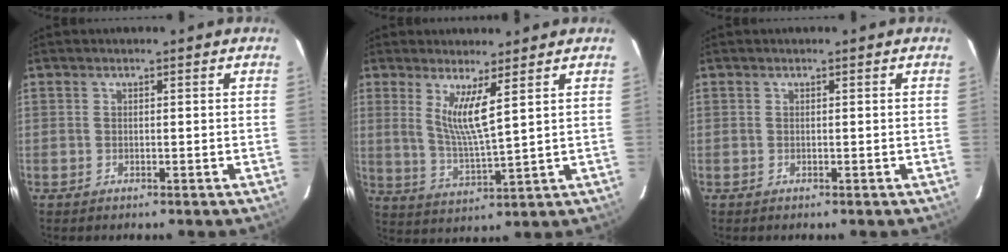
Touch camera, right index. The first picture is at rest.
{"total": 7.2, "force": [3.4, 0.2, 6.4], "torque": [-0.122, -0.020, 0.068]}
{"total": 0.0}